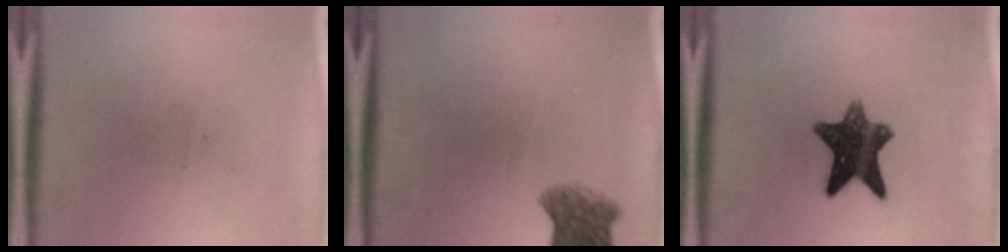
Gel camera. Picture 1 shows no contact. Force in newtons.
{"total": 5.0}
{"total": 10.9}